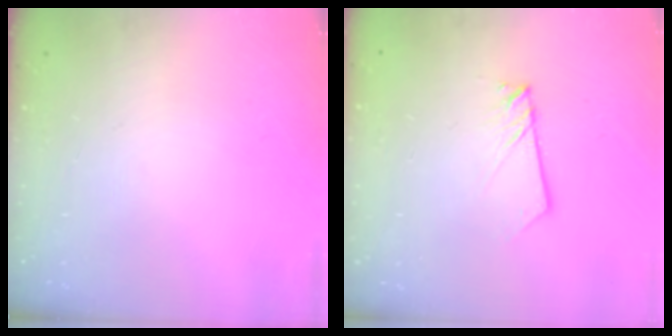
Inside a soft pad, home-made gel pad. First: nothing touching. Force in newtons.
{"total": 2.2, "press": 2.2, "slide": 0.1}